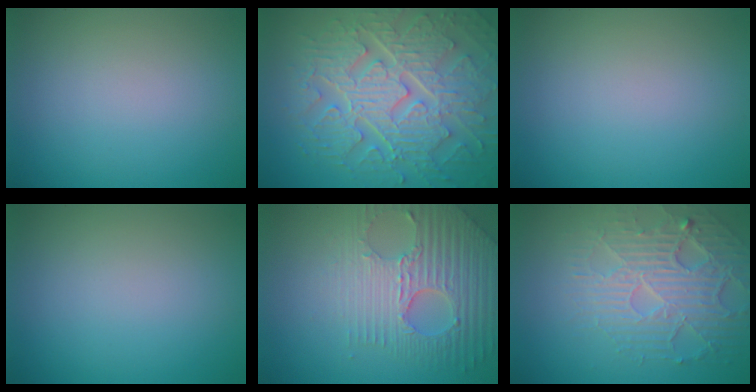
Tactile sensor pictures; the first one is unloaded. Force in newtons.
{"total": 9.3, "press": 6.9, "slide": 6.3}
{"total": 0.0}
{"total": 0.0}
{"total": 6.4, "press": 5.1, "slide": 3.9}
{"total": 5.6, "press": 4.5, "slide": 3.3}